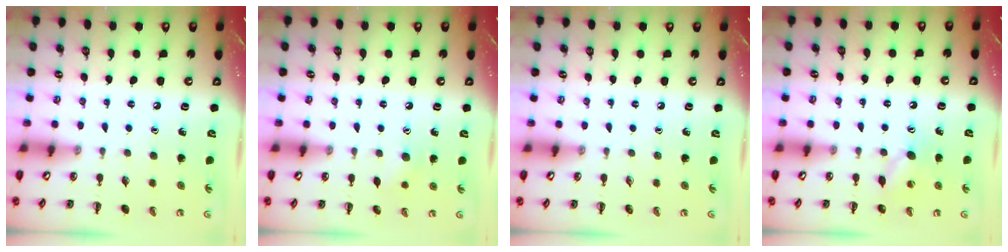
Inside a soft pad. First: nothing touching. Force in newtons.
{"total": 7.2, "press": 7.0, "slide": 1.8}
{"total": 0.0}
{"total": 7.7, "press": 7.5, "slide": 1.7}